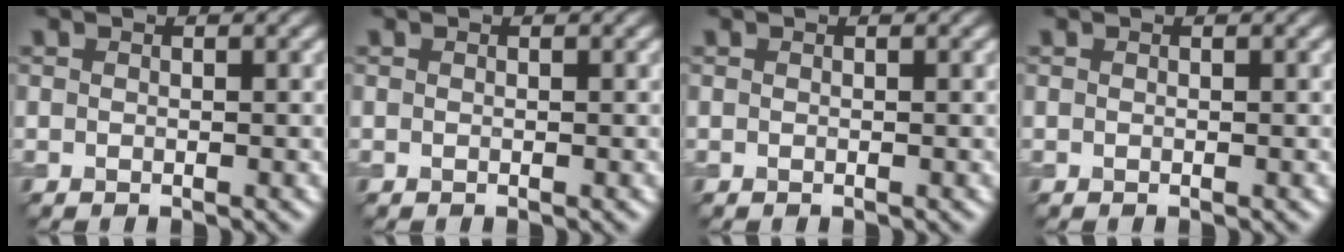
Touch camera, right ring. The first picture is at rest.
{"total": 0.0}
{"total": 0.0}
{"total": 0.0}